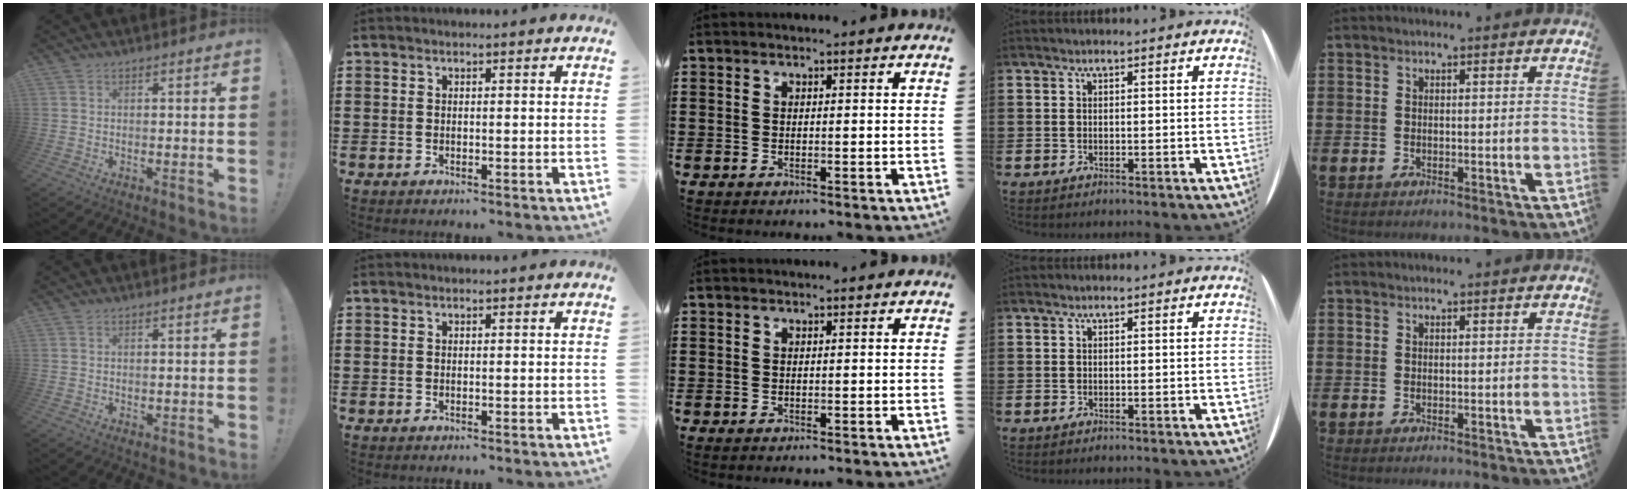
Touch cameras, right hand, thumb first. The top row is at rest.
{"thumb": {"total": 0.5, "force": [0.4, 0.3, 0.1], "torque": [-0.002, 0.000, 0.008]}}